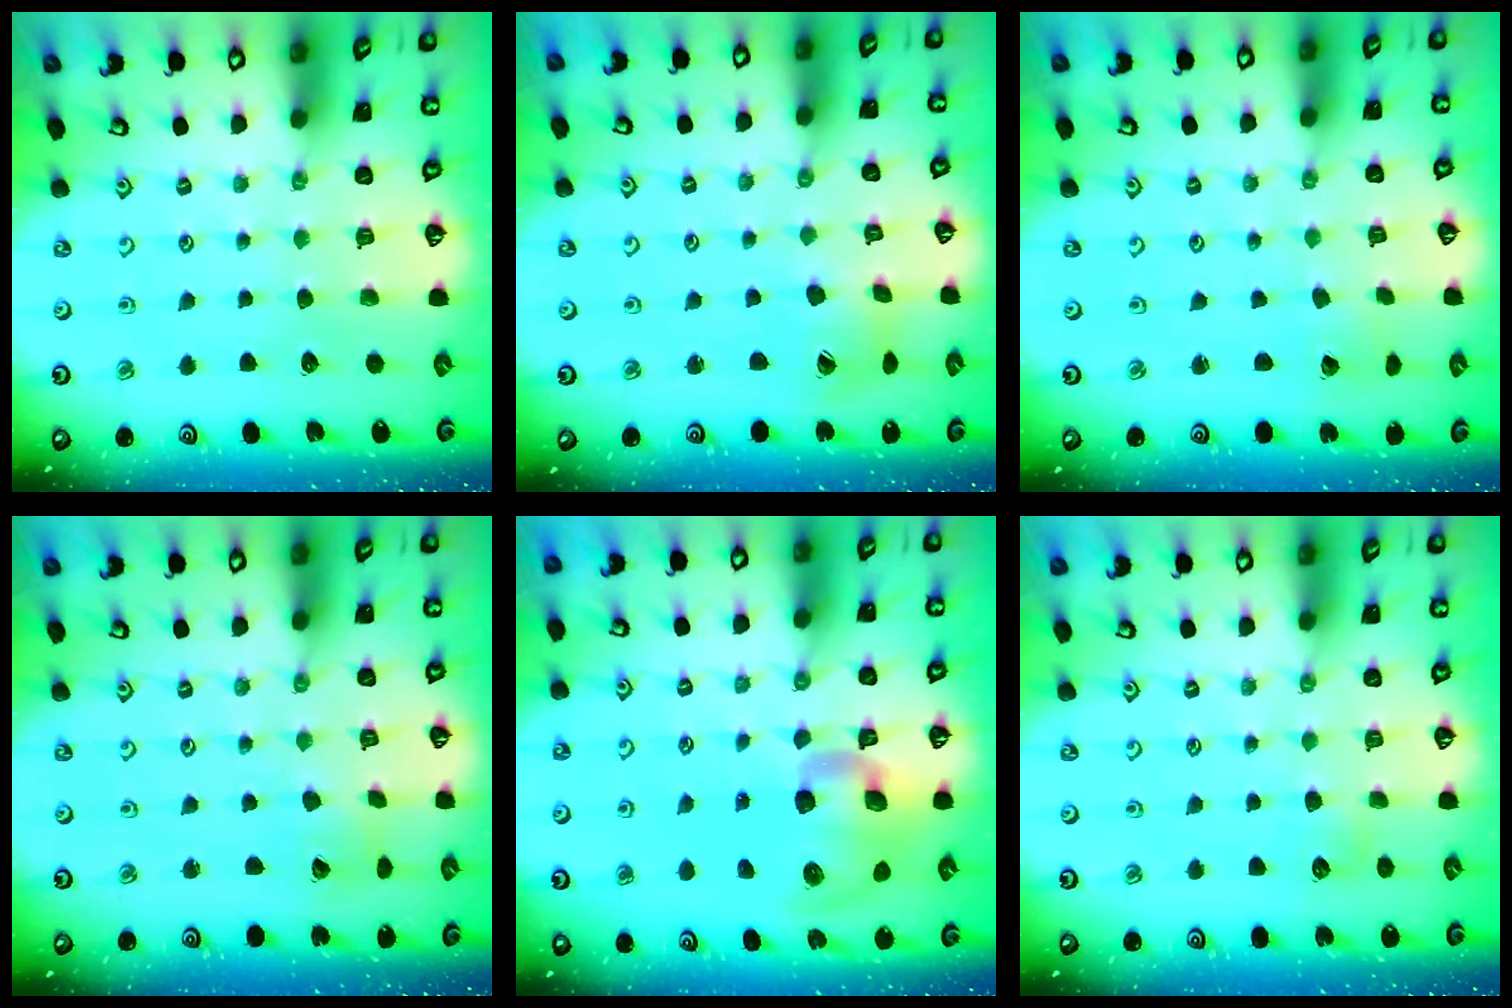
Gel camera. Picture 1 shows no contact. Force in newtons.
{"total": 6.3, "press": 6.3, "slide": 0.8}
{"total": 1.9, "press": 1.9, "slide": 0.1}
{"total": 3.6, "press": 3.6, "slide": 0.3}
{"total": 14.0, "press": 13.8, "slide": 2.4}
{"total": 4.3, "press": 4.2, "slide": 0.5}